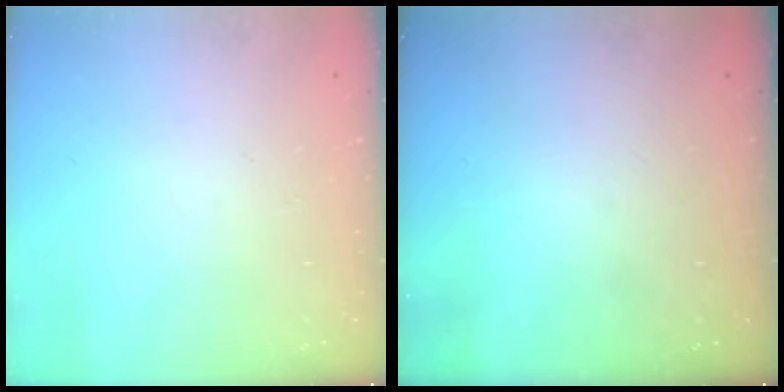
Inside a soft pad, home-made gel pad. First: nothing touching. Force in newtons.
{"total": 0.0}